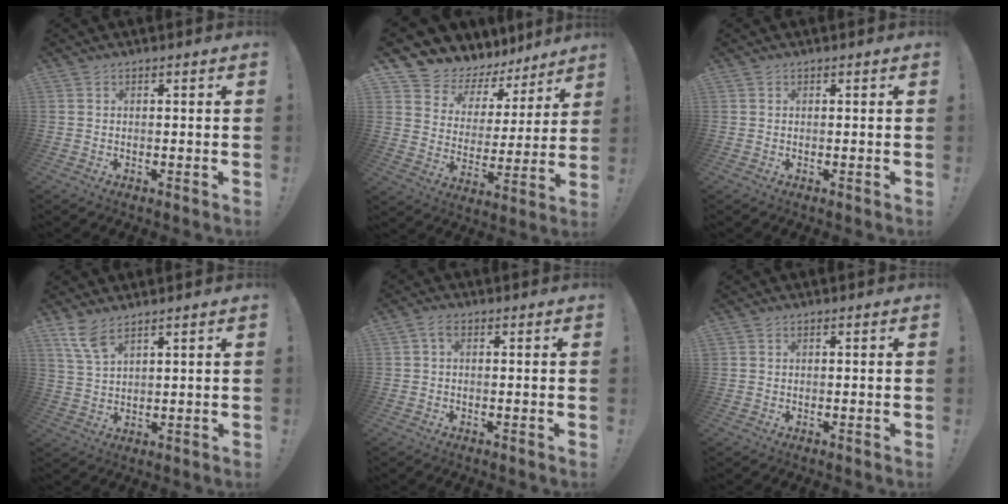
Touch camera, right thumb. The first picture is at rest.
{"total": 7.8, "force": [6.2, 4.6, 1.2], "torque": [-0.033, -0.060, 0.113]}
{"total": 0.0}
{"total": 6.5, "force": [4.8, 1.8, 3.9], "torque": [-0.068, -0.027, 0.088]}
{"total": 2.1, "force": [0.3, 1.2, 1.7], "torque": [-0.028, 0.003, 0.005]}
{"total": 0.5, "force": [0.2, 0.4, 0.1], "torque": [-0.005, 0.002, 0.005]}